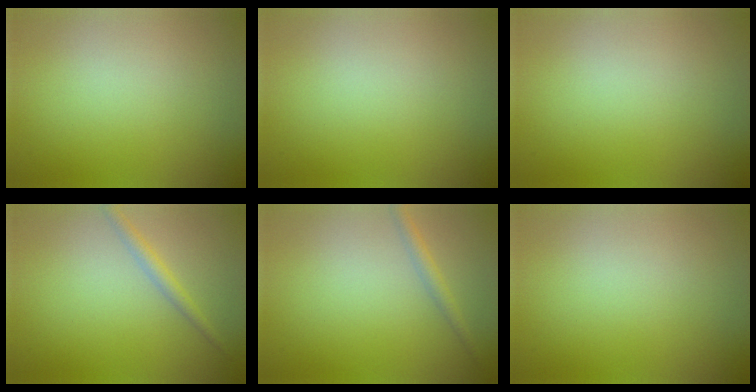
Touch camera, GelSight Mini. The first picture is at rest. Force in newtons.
{"total": 0.0}
{"total": 0.0}
{"total": 1.6, "press": 1.6, "slide": 0.0}
{"total": 1.4, "press": 1.4, "slide": 0.0}
{"total": 0.0}